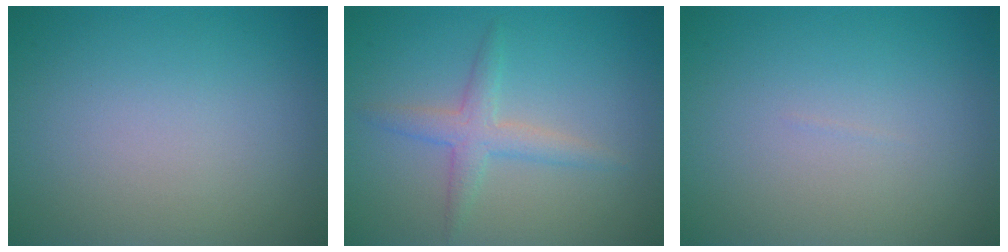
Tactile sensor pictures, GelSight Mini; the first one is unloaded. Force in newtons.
{"total": 2.5, "press": 2.5, "slide": 0.1}
{"total": 0.0}